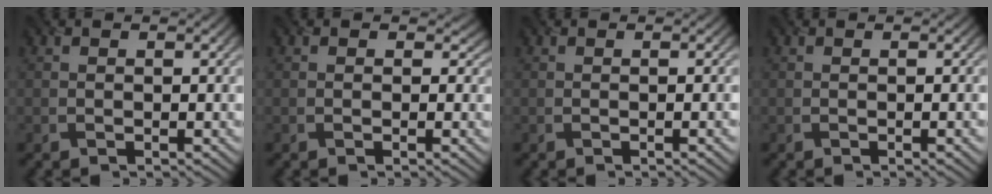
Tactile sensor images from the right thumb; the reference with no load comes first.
{"total": 1.3, "force": [0.1, 1.1, 0.7], "torque": [-0.010, -0.003, 0.002]}
{"total": 1.4, "force": [-0.2, 0.0, 1.4], "torque": [-0.020, -0.002, -0.002]}
{"total": 1.1, "force": [-0.1, -0.1, 1.1], "torque": [-0.017, -0.001, -0.002]}